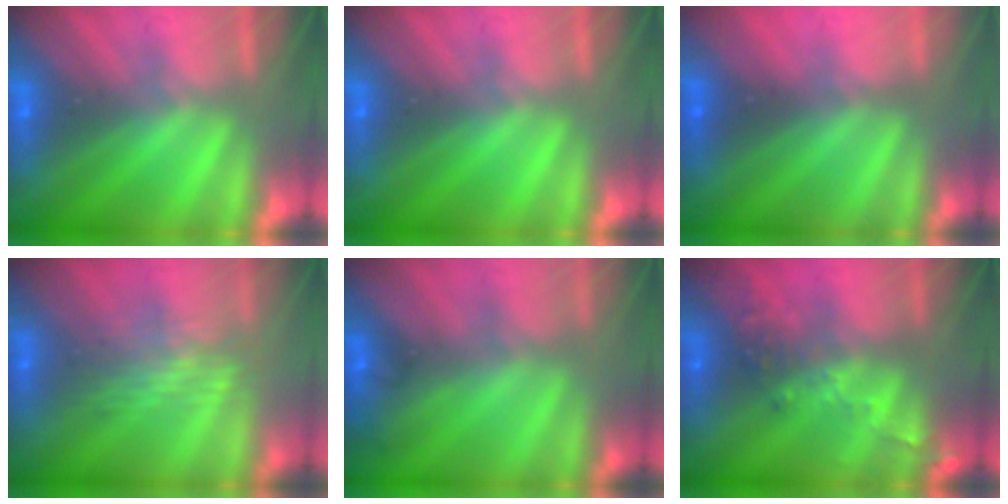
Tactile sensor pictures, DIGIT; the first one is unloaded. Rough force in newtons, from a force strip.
{"total": 0.0}
{"total": 3.1}
{"total": 2.7}
{"total": 1.4}
{"total": 2.7}